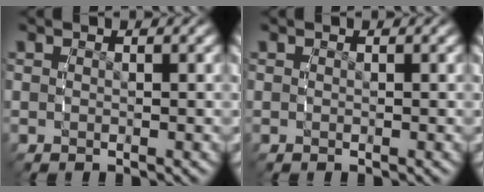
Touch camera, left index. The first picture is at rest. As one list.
[{"total": 0.0}]